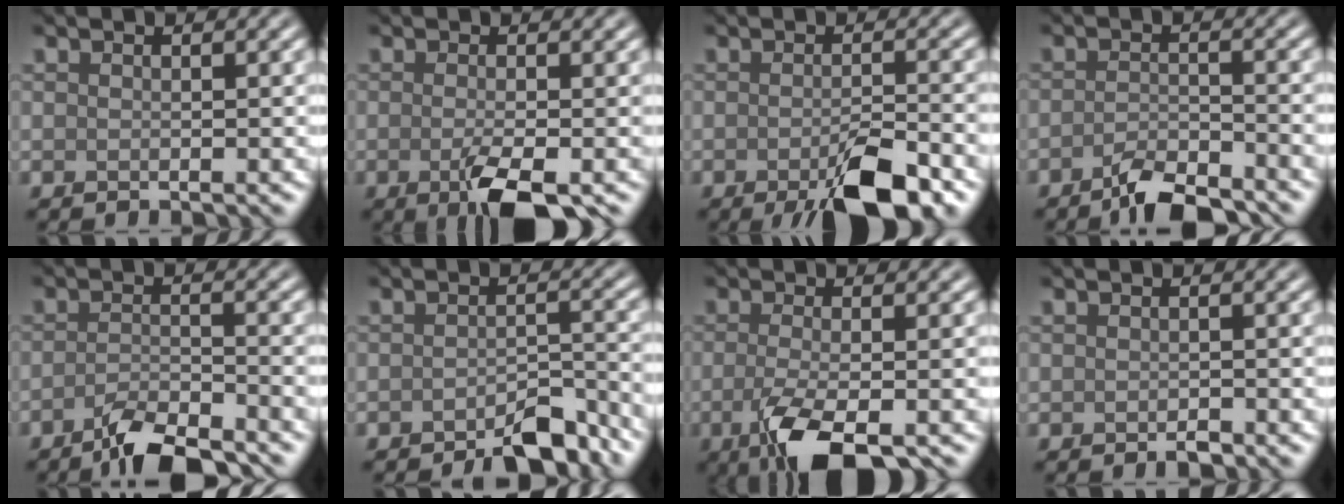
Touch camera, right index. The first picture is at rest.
{"total": 4.1, "force": [-1.6, 1.2, 3.6], "torque": [-0.065, -0.010, -0.032]}
{"total": 5.9, "force": [-3.0, 1.5, 4.9], "torque": [-0.083, -0.004, -0.048]}
{"total": 4.1, "force": [-3.4, 1.0, 2.2], "torque": [-0.037, 0.000, -0.068]}
{"total": 4.5, "force": [-3.7, 0.9, 2.5], "torque": [-0.045, -0.001, -0.075]}
{"total": 4.1, "force": [-3.2, 1.3, 2.3], "torque": [-0.027, 0.007, -0.048]}
{"total": 6.7, "force": [-2.6, 2.3, 5.7], "torque": [-0.100, -0.012, -0.051]}
{"total": 0.9, "force": [-0.6, 0.4, 0.5], "torque": [-0.008, -0.002, -0.009]}